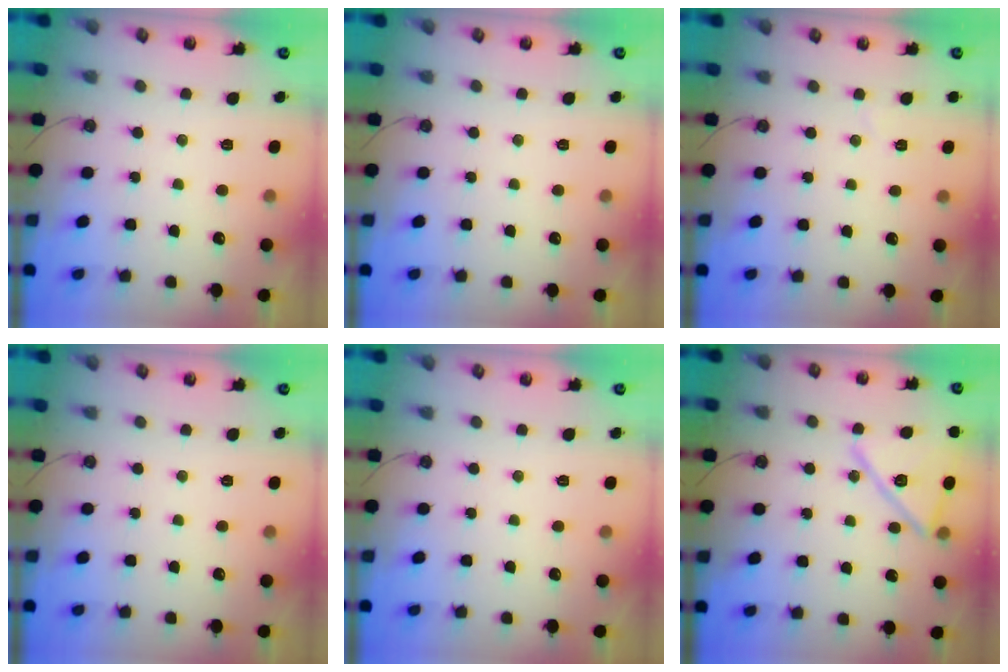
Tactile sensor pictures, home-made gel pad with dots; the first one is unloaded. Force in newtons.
{"total": 0.0}
{"total": 3.7, "press": 3.1, "slide": 2.1}
{"total": 0.0}
{"total": 0.0}
{"total": 15.7, "press": 15.7, "slide": 0.4}